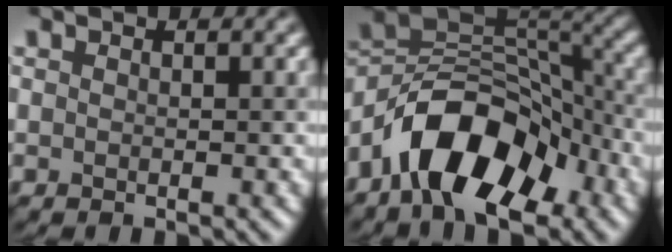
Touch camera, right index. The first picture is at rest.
{"total": 10.8, "force": [-6.0, 5.6, 7.1], "torque": [-0.103, 0.014, -0.114]}